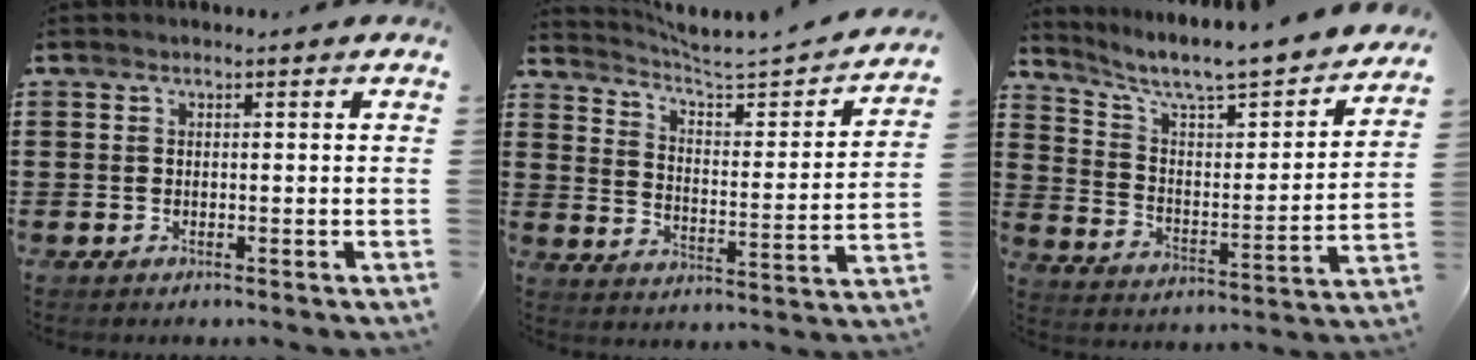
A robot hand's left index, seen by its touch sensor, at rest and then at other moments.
{"total": 3.3, "force": [3.1, 0.0, 1.2], "torque": [-0.046, -0.035, 0.040]}
{"total": 6.4, "force": [5.5, 0.8, 3.0], "torque": [-0.079, -0.053, 0.086]}